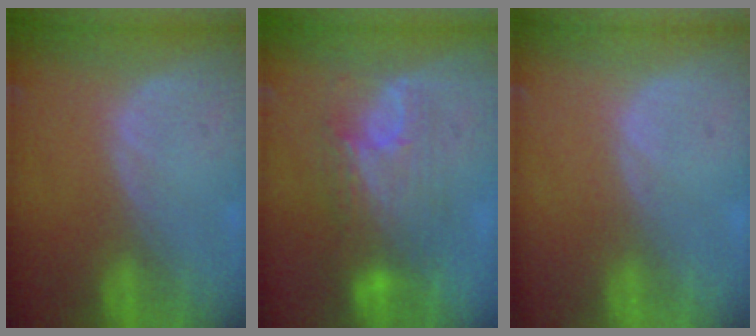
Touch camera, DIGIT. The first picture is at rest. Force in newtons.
{"total": 7.9, "press": 7.7, "slide": 1.9}
{"total": 0.0}